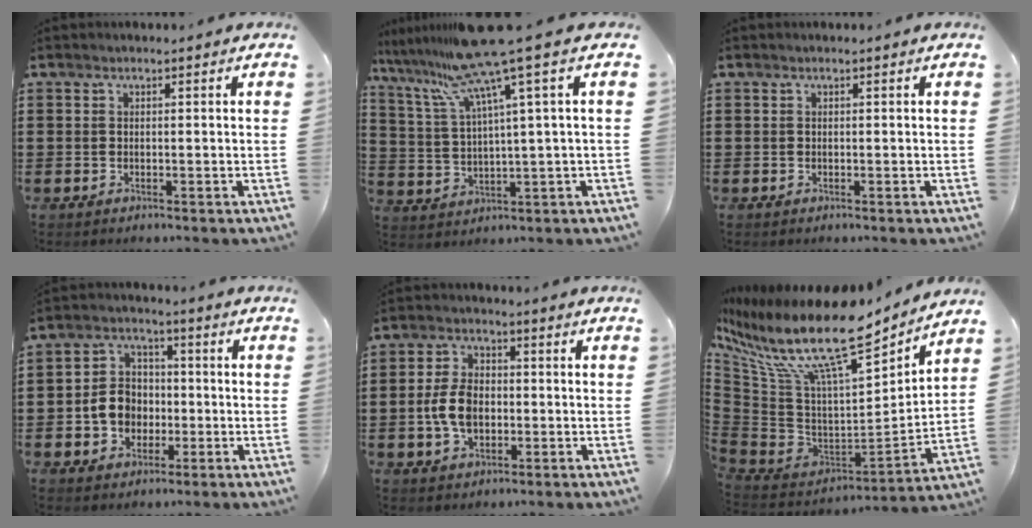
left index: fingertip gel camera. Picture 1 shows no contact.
{"total": 11.1, "force": [7.2, -0.4, 8.4], "torque": [-0.201, -0.045, 0.115]}
{"total": 0.0}
{"total": 7.5, "force": [-1.2, 7.0, 2.4], "torque": [-0.080, 0.020, -0.022]}
{"total": 6.7, "force": [-1.1, 4.3, 5.1], "torque": [-0.120, 0.003, -0.027]}
{"total": 15.6, "force": [10.1, 4.4, 11.1], "torque": [-0.238, -0.075, 0.159]}